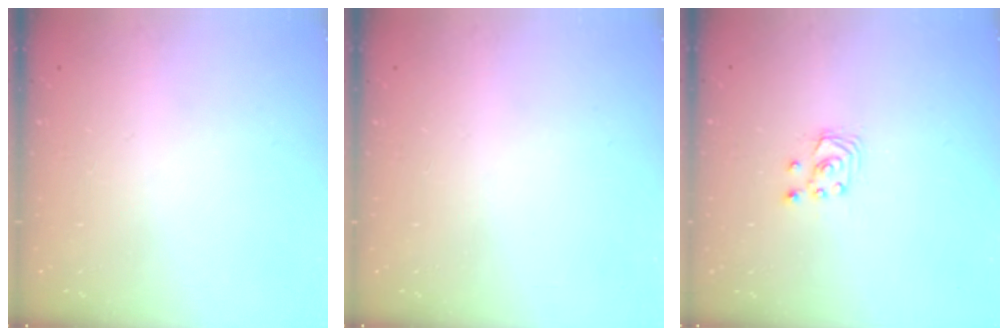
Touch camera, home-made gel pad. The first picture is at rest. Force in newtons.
{"total": 0.0}
{"total": 3.0, "press": 3.0, "slide": 0.3}